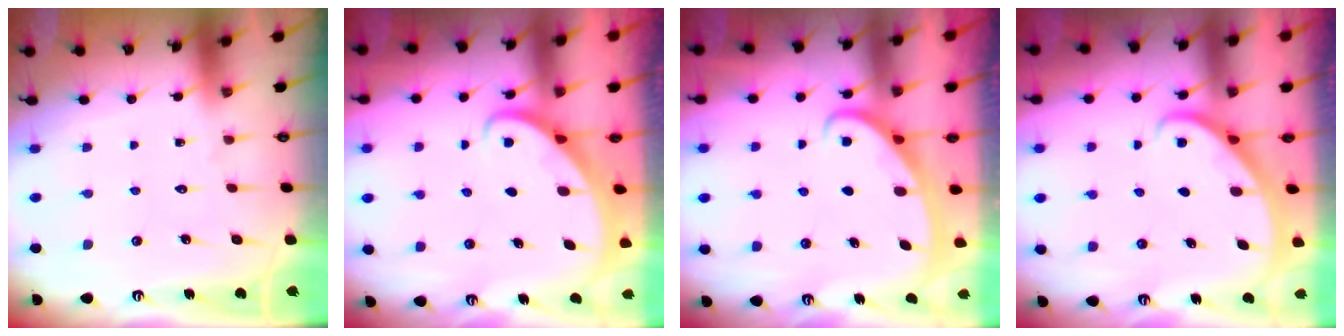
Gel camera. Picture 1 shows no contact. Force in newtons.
{"total": 2.8, "press": 2.8, "slide": 0.2}
{"total": 2.6, "press": 2.6, "slide": 0.4}
{"total": 2.3, "press": 2.3, "slide": 0.2}